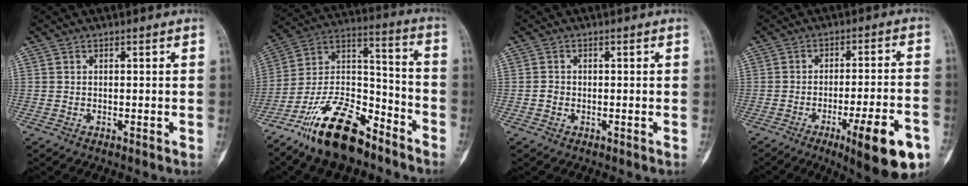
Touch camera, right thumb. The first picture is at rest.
{"total": 19.1, "force": [-13.5, 8.0, 10.9], "torque": [-0.184, 0.094, -0.241]}
{"total": 1.2, "force": [-0.5, 1.0, 0.5], "torque": [-0.004, 0.005, -0.010]}
{"total": 15.8, "force": [-7.5, 3.2, 13.5], "torque": [-0.168, 0.027, -0.098]}